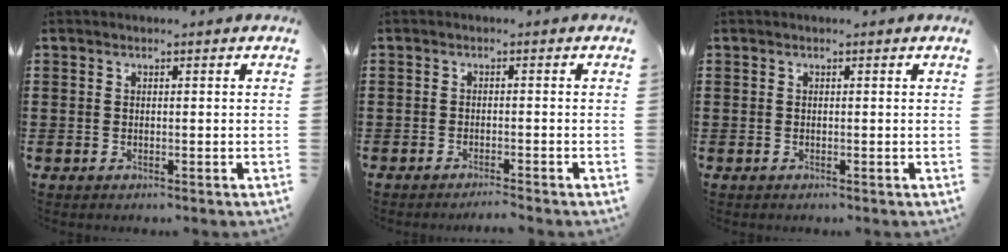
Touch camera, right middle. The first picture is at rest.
{"total": 1.4, "force": [-1.4, -0.2, 0.4], "torque": [-0.007, 0.000, -0.027]}
{"total": 0.0}